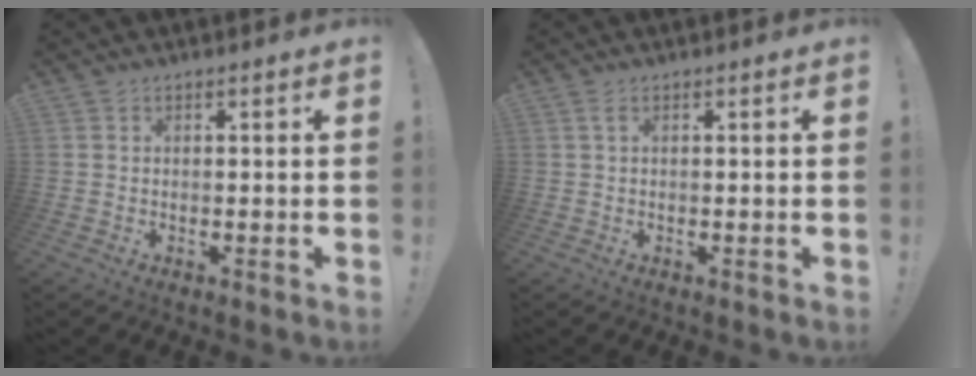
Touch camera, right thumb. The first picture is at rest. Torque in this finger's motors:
{"motor_torque": [-0.02, 0.02, 0.02, -0.04, 0.00]}